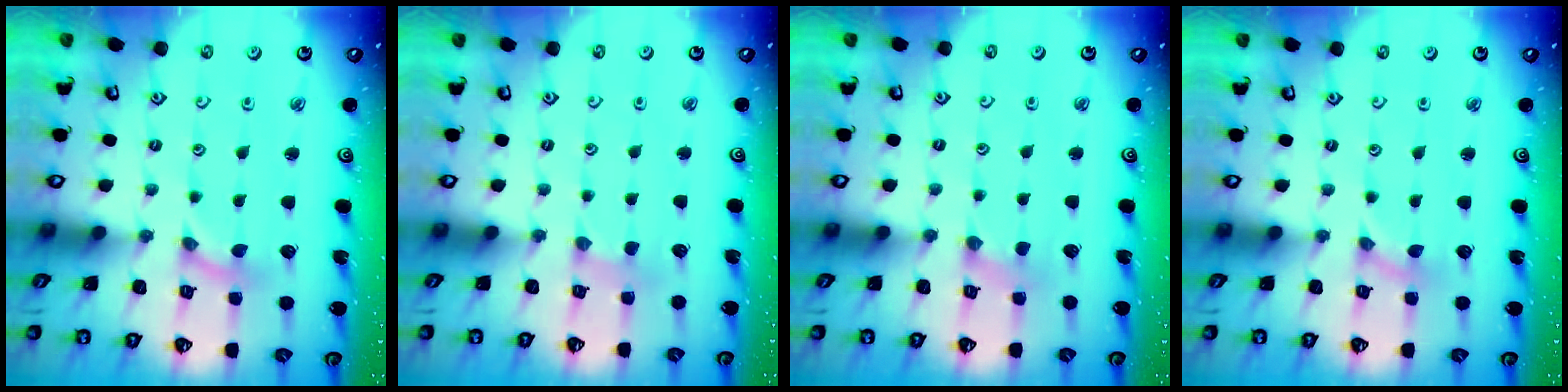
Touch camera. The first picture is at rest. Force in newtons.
{"total": 1.0, "press": 0.9, "slide": 0.3}
{"total": 0.7, "press": 0.7, "slide": 0.2}
{"total": 0.0}